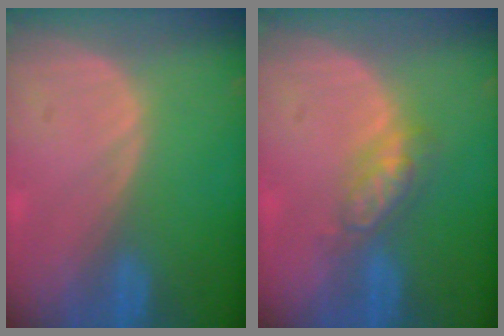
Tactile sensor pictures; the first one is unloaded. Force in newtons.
{"total": 4.8, "press": 4.2, "slide": 2.2}